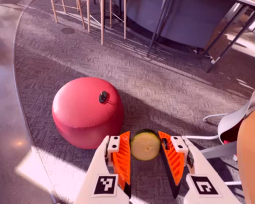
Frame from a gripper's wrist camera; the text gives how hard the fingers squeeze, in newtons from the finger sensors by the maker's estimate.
{"total": 10.2, "left": 10.5, "right": 10.0}